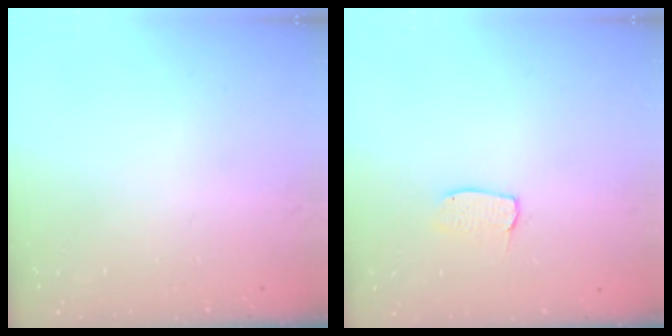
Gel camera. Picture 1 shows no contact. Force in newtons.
{"total": 3.9, "press": 3.9, "slide": 0.2}